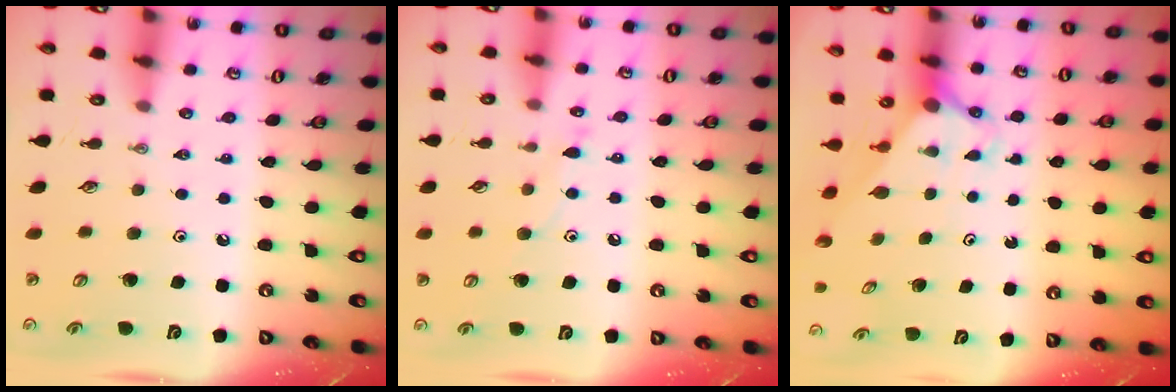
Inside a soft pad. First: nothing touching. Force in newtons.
{"total": 6.7, "press": 6.7, "slide": 0.3}
{"total": 2.7, "press": 2.7, "slide": 0.0}